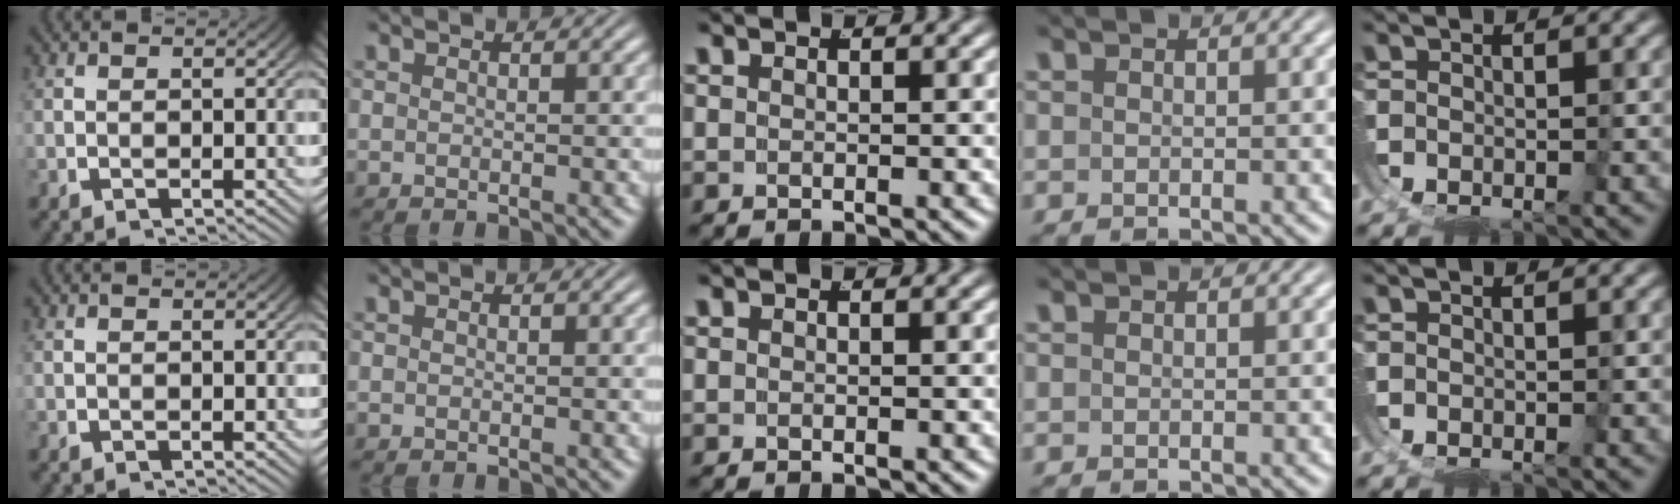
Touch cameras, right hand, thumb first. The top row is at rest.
{}